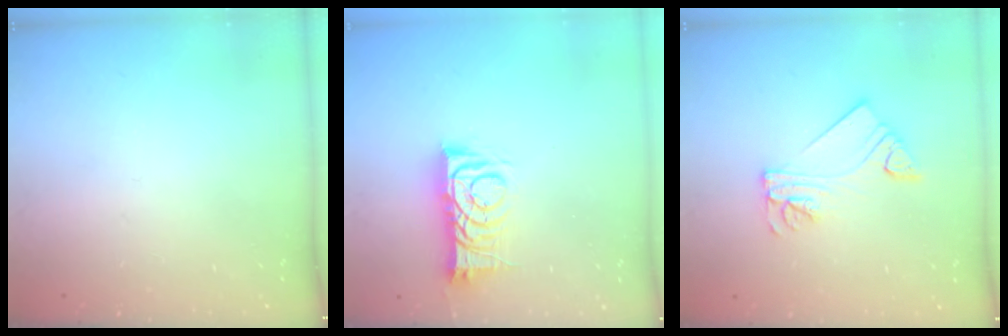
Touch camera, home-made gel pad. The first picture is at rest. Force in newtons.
{"total": 9.2, "press": 9.2, "slide": 0.1}
{"total": 7.9, "press": 7.9, "slide": 0.8}